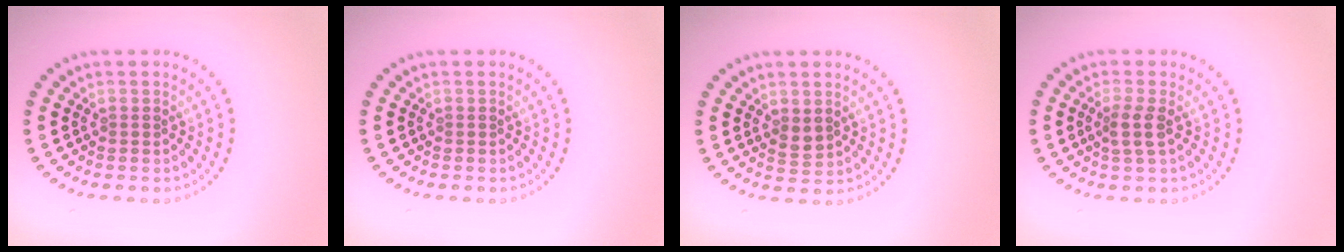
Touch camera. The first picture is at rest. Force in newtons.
{"total": 0.0}
{"total": 1.5, "press": 1.4, "slide": 0.5}
{"total": 1.8, "press": 1.6, "slide": 0.9}